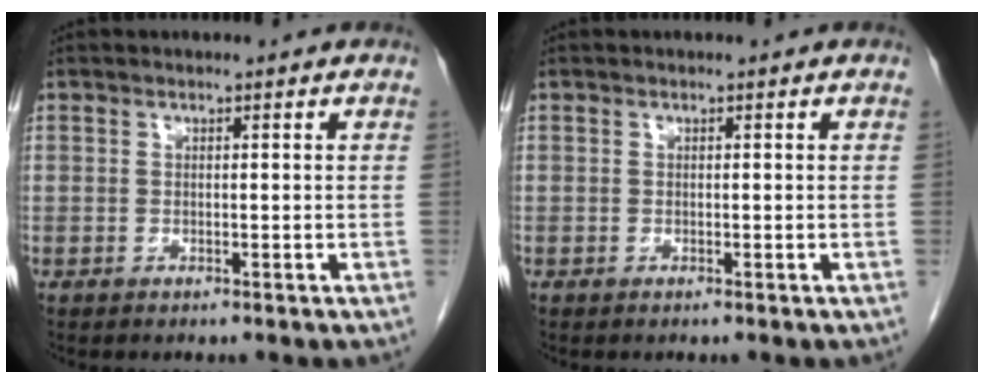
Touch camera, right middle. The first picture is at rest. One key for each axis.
{"total": 0.0}